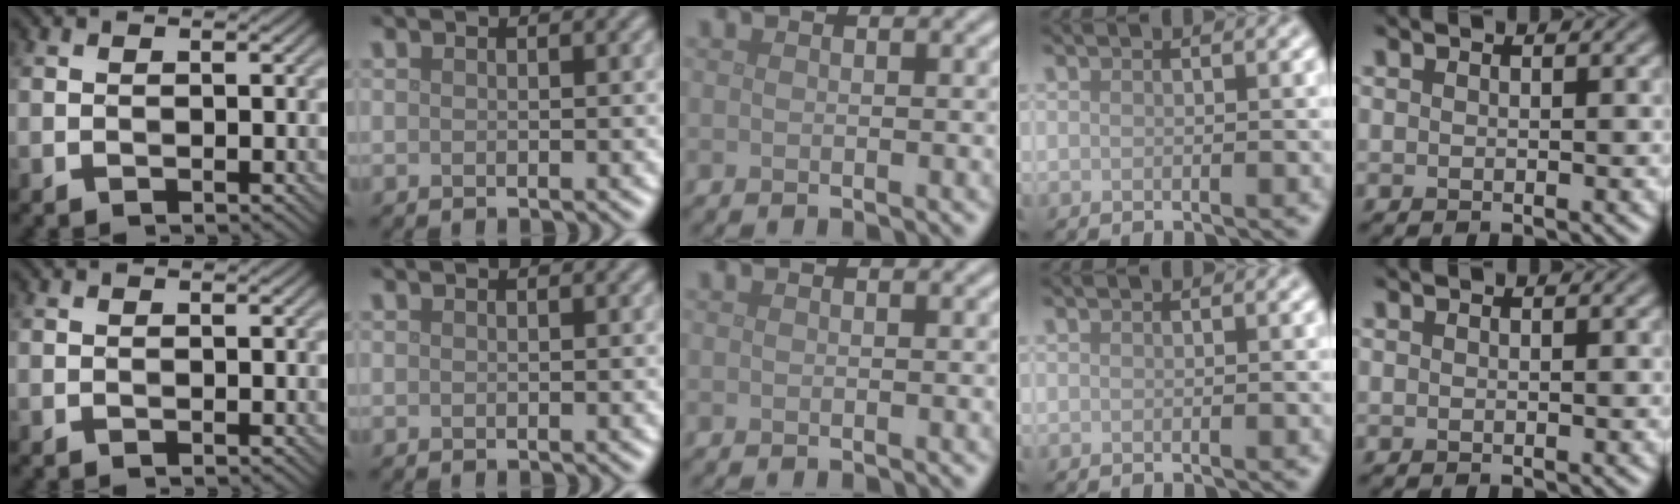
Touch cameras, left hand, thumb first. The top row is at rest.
{}